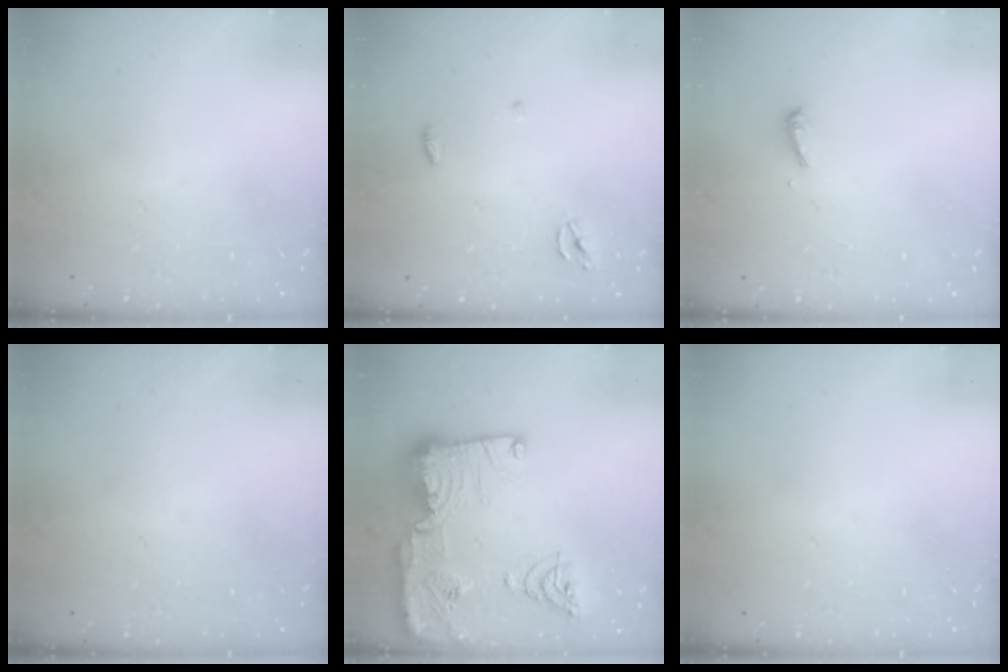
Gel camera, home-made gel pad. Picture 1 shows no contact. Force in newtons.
{"total": 3.1, "press": 3.1, "slide": 0.2}
{"total": 7.1, "press": 7.0, "slide": 0.8}
{"total": 0.0}
{"total": 24.5, "press": 23.7, "slide": 6.1}
{"total": 0.0}